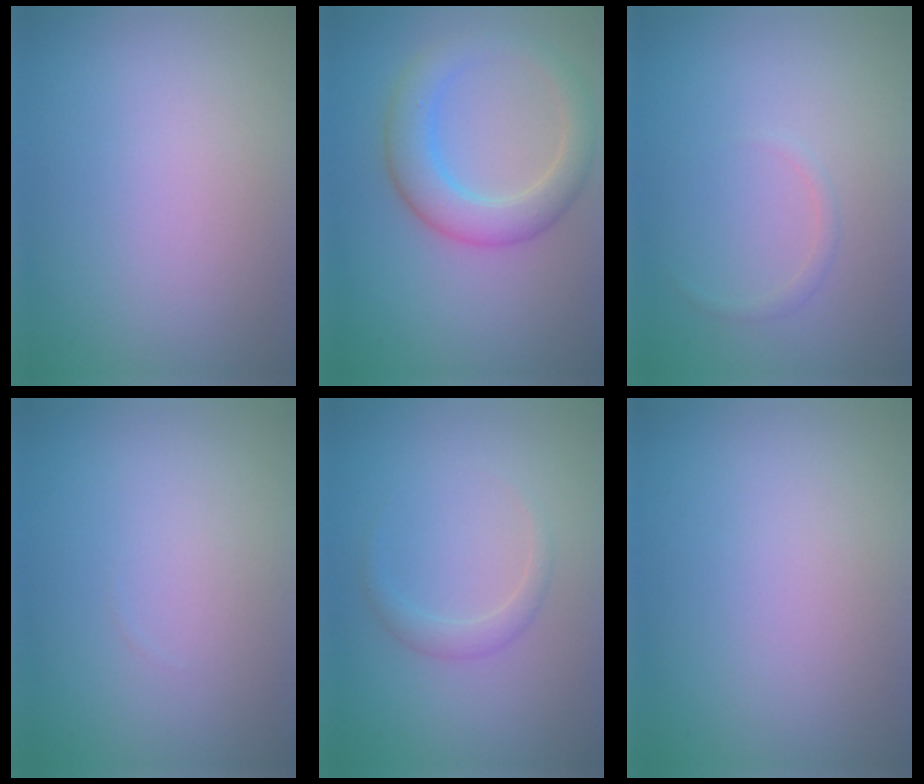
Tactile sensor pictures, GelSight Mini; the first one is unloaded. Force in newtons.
{"total": 4.5, "press": 4.5, "slide": 0.2}
{"total": 0.7, "press": 0.7, "slide": 0.0}
{"total": 0.0}
{"total": 1.4, "press": 1.4, "slide": 0.1}
{"total": 0.0}